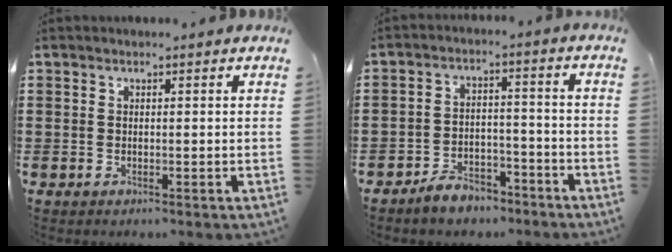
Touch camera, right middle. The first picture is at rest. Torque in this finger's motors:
{"motor_torque": [2.14, 0.00, 0.13, 0.05]}